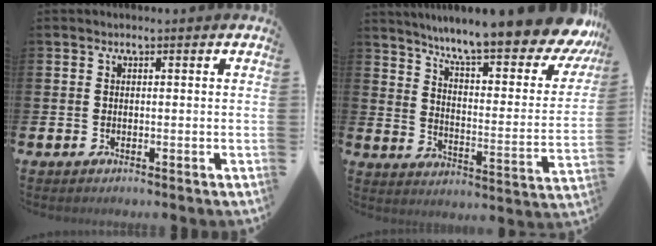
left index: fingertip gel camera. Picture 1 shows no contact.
{"total": 11.3, "force": [9.6, 1.2, 5.9], "torque": [-0.119, -0.076, 0.154]}